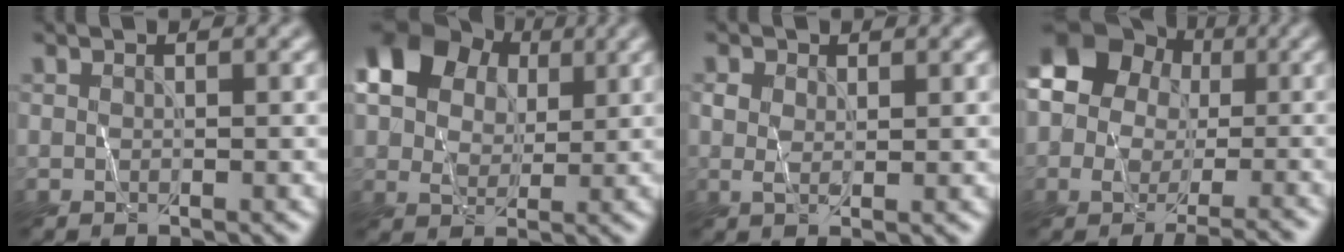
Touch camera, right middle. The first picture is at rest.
{"total": 12.6, "force": [5.1, 9.0, 7.2], "torque": [-0.137, 0.037, 0.082]}
{"total": 1.5, "force": [0.5, 0.9, 1.1], "torque": [-0.022, 0.001, 0.011]}
{"total": 11.1, "force": [-1.6, 9.8, 4.9], "torque": [-0.064, 0.035, -0.064]}